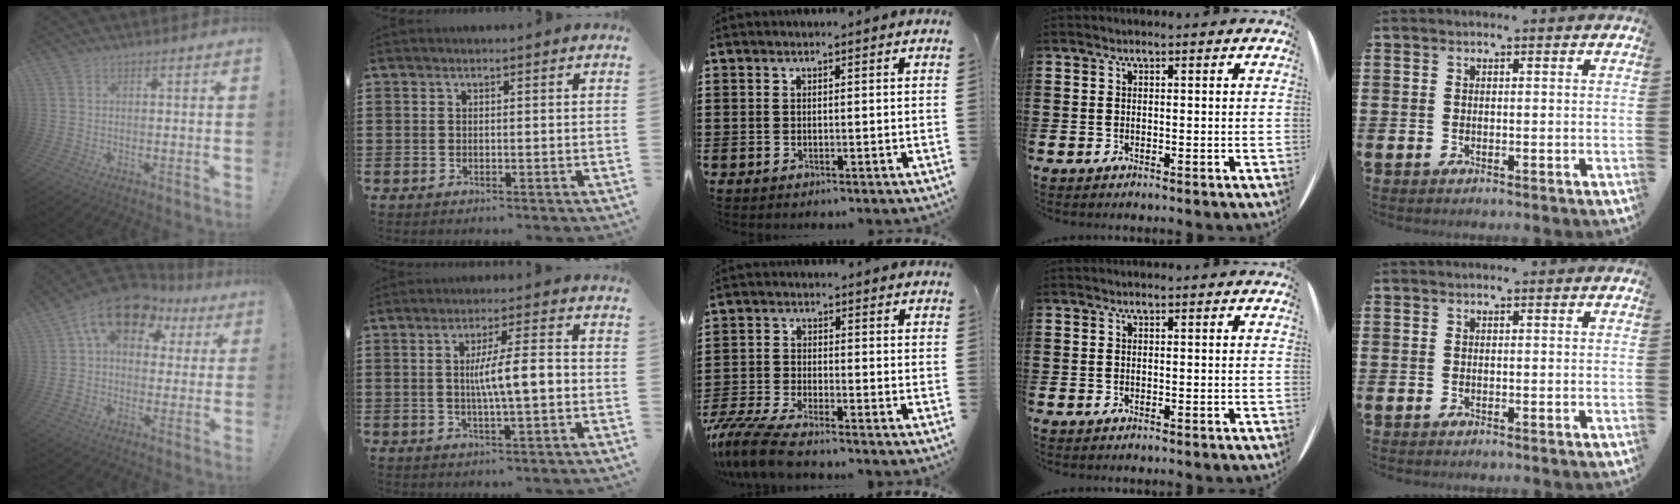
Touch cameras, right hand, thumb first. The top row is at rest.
{"thumb": {"total": 16.0, "force": [8.2, 9.6, 9.8], "torque": [-0.156, -0.036, 0.148]}, "index": {"total": 7.0, "force": [-0.2, 0.9, 6.9], "torque": [-0.122, 0.001, -0.008]}, "middle": {"total": 6.2, "force": [-5.5, 0.5, 3.0], "torque": [-0.087, -0.018, -0.113]}}